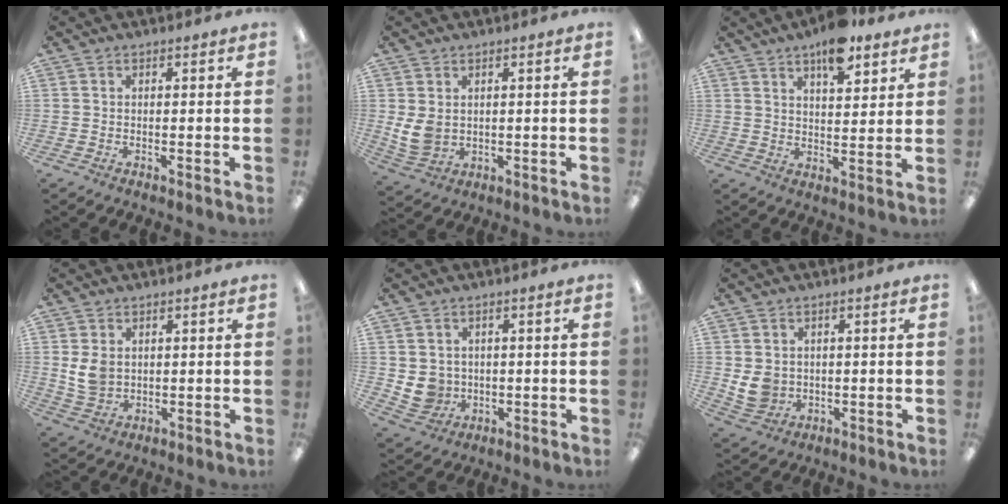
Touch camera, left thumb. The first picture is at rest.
{"total": 5.4, "force": [1.4, 4.0, 3.4], "torque": [-0.077, -0.008, 0.027]}
{"total": 10.0, "force": [7.1, 3.7, 6.0], "torque": [-0.077, -0.041, 0.118]}
{"total": 5.6, "force": [1.5, 4.3, 3.2], "torque": [-0.071, -0.001, 0.029]}
{"total": 5.4, "force": [1.1, 5.1, 1.2], "torque": [-0.027, -0.001, 0.025]}
{"total": 5.6, "force": [0.9, 5.0, 2.2], "torque": [-0.038, 0.004, 0.022]}